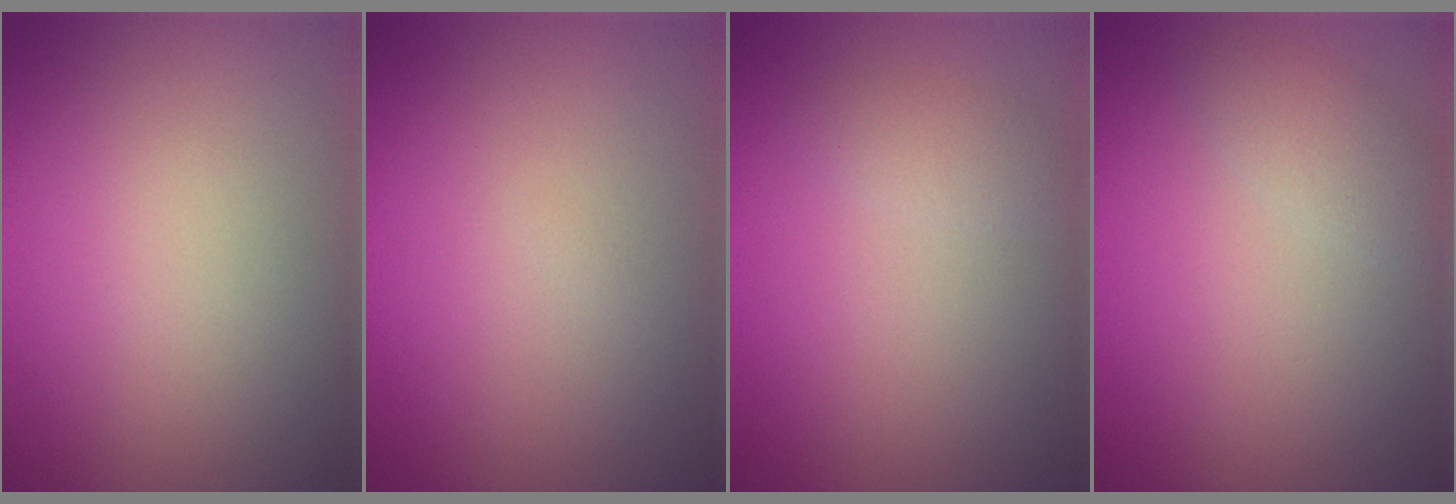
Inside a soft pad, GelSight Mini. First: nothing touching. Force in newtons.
{"total": 0.0}
{"total": 1.3, "press": 1.3, "slide": 0.1}
{"total": 1.9, "press": 1.9, "slide": 0.2}